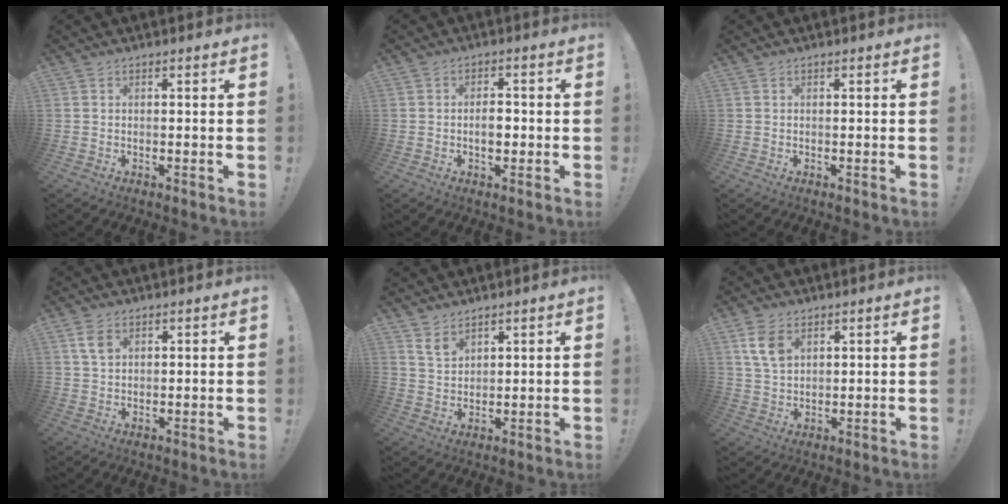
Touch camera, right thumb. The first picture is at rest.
{"total": 4.2, "force": [-1.0, 2.4, 3.2], "torque": [-0.037, 0.002, -0.023]}
{"total": 0.0}
{"total": 4.3, "force": [2.1, 2.5, 2.8], "torque": [-0.048, -0.004, 0.038]}
{"total": 5.0, "force": [3.8, 2.5, 2.0], "torque": [-0.034, -0.025, 0.071]}
{"total": 7.5, "force": [3.6, 4.8, 4.6], "torque": [-0.085, -0.011, 0.068]}